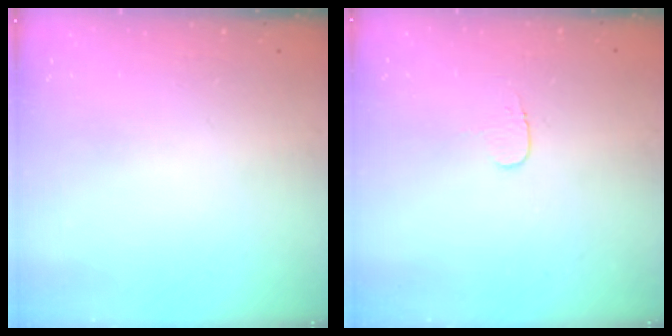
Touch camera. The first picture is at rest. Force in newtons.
{"total": 3.4, "press": 3.4, "slide": 0.4}